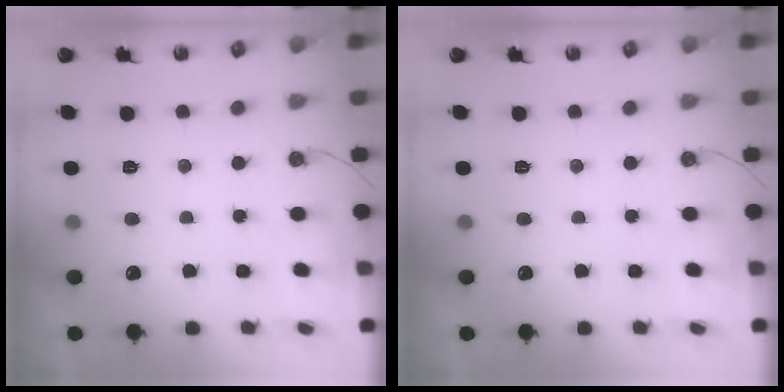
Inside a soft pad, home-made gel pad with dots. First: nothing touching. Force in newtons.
{"total": 0.0}